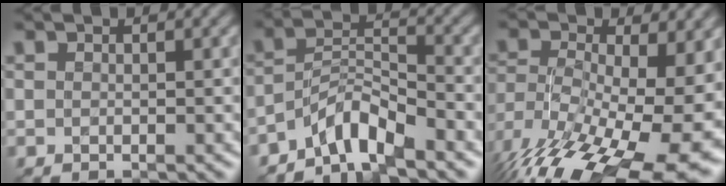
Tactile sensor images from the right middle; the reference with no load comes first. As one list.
[{"total": 4.6, "force": [-3.7, 1.1, 2.5], "torque": [-0.038, 0.008, -0.078]}, {"total": 19.0, "force": [-8.3, 8.5, 14.7], "torque": [-0.240, -0.030, -0.105]}]